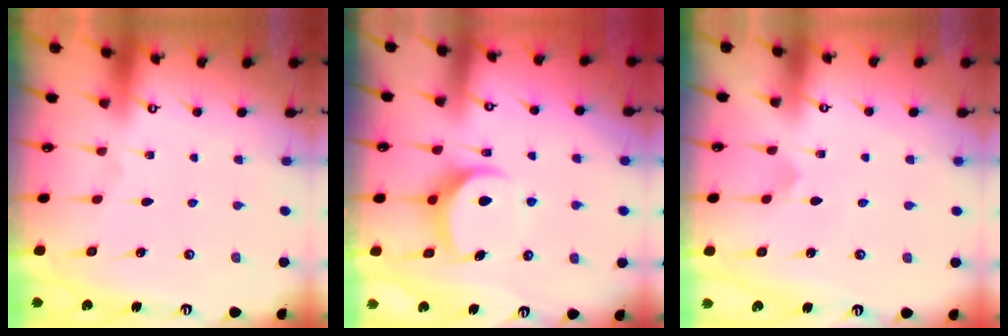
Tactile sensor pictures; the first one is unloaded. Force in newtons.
{"total": 8.3, "press": 8.2, "slide": 0.9}
{"total": 2.6, "press": 2.6, "slide": 0.1}